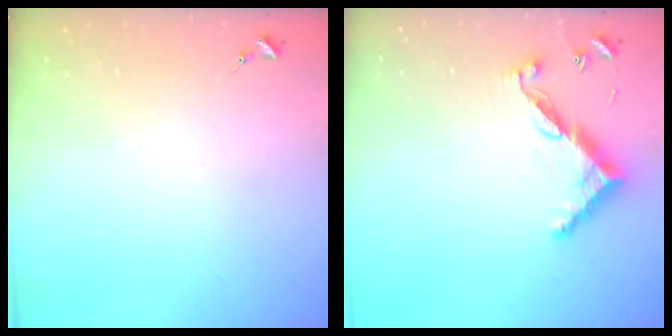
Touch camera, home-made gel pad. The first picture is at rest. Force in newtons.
{"total": 10.9, "press": 10.9, "slide": 0.4}